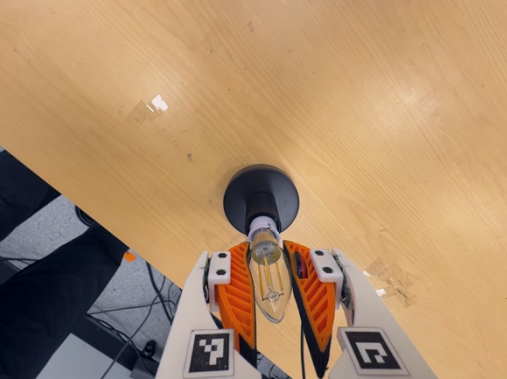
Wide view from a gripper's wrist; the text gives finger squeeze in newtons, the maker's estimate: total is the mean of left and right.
{"total": 19.5, "left": 18.7, "right": 20.3}